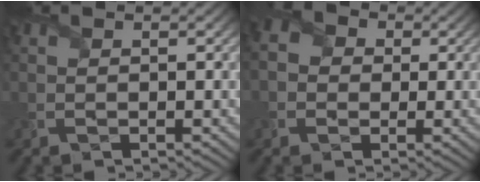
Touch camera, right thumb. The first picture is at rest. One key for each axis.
{"total": 4.2, "fx": 0.1, "fy": 3.8, "fz": 1.7, "tx": -0.056, "ty": 0.006, "tz": -0.007}